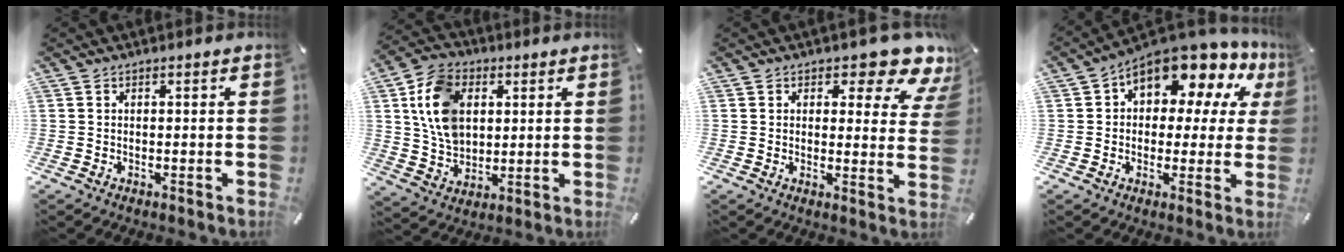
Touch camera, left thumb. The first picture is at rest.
{"total": 12.3, "force": [3.2, 9.5, 7.1], "torque": [-0.147, 0.009, 0.061]}
{"total": 8.3, "force": [6.0, 3.4, 4.7], "torque": [-0.043, -0.048, 0.097]}
{"total": 12.0, "force": [7.7, 6.4, 6.6], "torque": [-0.093, -0.069, 0.135]}